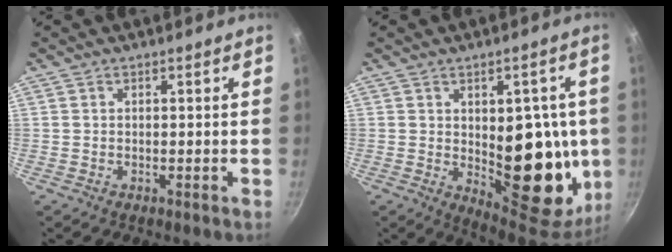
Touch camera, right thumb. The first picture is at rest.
{"total": 20.7, "force": [-0.5, 11.1, 17.5], "torque": [-0.152, -0.019, 0.011]}